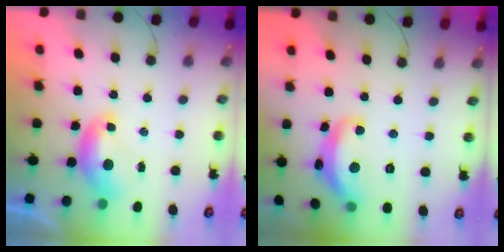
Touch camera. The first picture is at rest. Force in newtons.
{"total": 8.4, "press": 8.4, "slide": 0.7}